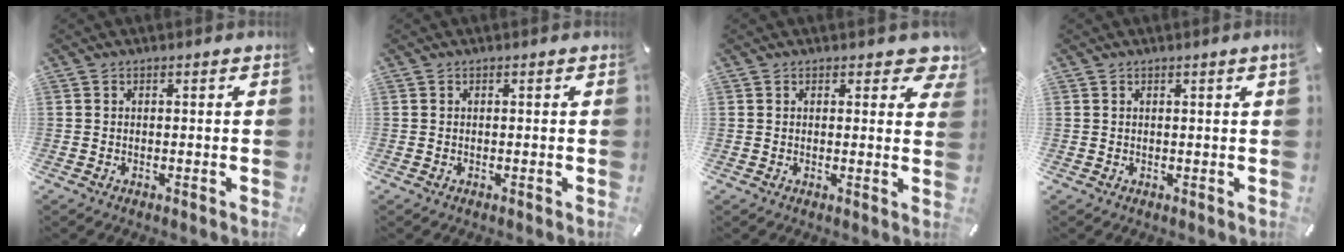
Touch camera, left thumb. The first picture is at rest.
{"total": 0.0}
{"total": 4.2, "force": [2.7, 2.3, 2.3], "torque": [-0.013, -0.012, 0.041]}
{"total": 0.6, "force": [0.3, 0.0, 0.5], "torque": [-0.008, 0.000, 0.005]}